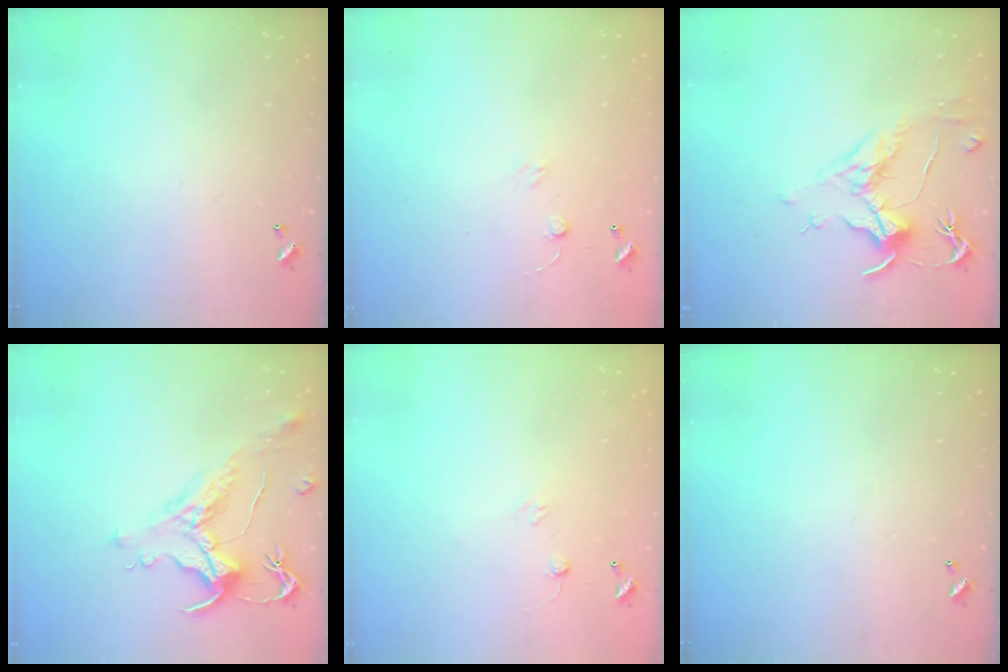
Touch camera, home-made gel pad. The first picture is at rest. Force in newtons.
{"total": 6.2, "press": 6.2, "slide": 0.6}
{"total": 1.7, "press": 1.5, "slide": 0.9}
{"total": 1.7, "press": 1.1, "slide": 1.3}
{"total": 6.7, "press": 6.6, "slide": 0.6}
{"total": 0.0}